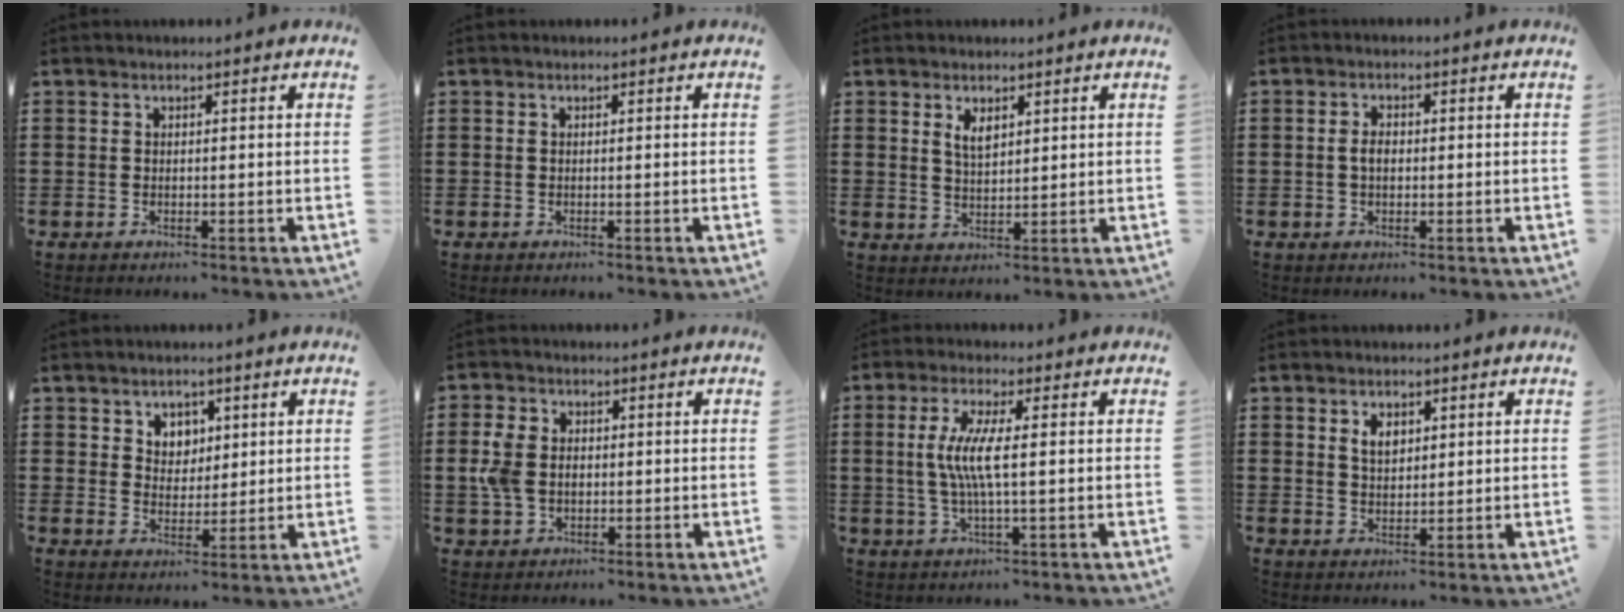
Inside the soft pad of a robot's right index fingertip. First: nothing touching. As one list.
[{"total": 0.0}, {"total": 2.9, "force": [1.6, 1.4, 2.0], "torque": [-0.043, 0.004, 0.029]}, {"total": 2.2, "force": [-0.1, 1.2, 1.9], "torque": [-0.037, 0.006, -0.004]}, {"total": 3.8, "force": [1.9, 3.2, 0.8], "torque": [-0.032, 0.014, 0.033]}, {"total": 4.7, "force": [-0.2, 3.6, 3.1], "torque": [-0.094, 0.002, -0.013]}, {"total": 6.3, "force": [0.2, 0.5, 6.2], "torque": [-0.137, -0.013, -0.008]}, {"total": 2.9, "force": [1.3, 1.8, 1.9], "torque": [-0.044, 0.006, 0.022]}]